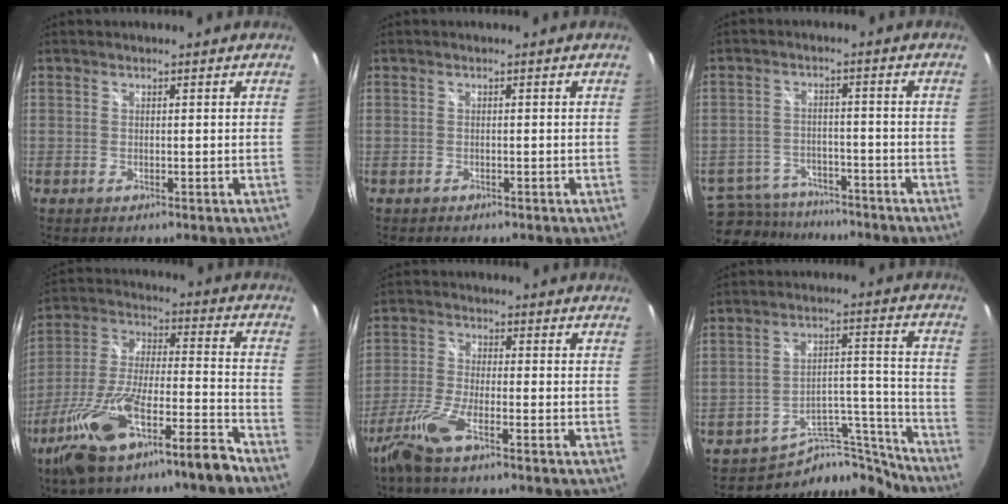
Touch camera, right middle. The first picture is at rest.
{"total": 0.7, "force": [-0.6, 0.3, 0.1], "torque": [-0.006, 0.001, -0.009]}
{"total": 11.6, "force": [-9.8, 5.4, 3.1], "torque": [-0.087, 0.003, -0.143]}
{"total": 18.2, "force": [-12.8, 2.9, 12.7], "torque": [-0.248, -0.006, -0.228]}
{"total": 7.7, "force": [-5.2, 0.9, 5.6], "torque": [-0.132, -0.010, -0.106]}
{"total": 12.8, "force": [-11.8, 4.4, 2.3], "torque": [-0.020, 0.058, -0.173]}